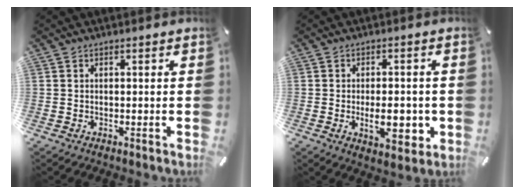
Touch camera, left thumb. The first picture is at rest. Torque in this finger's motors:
{"motor_torque": [0.60, 2.54, 0.91, 0.05, 0.35]}